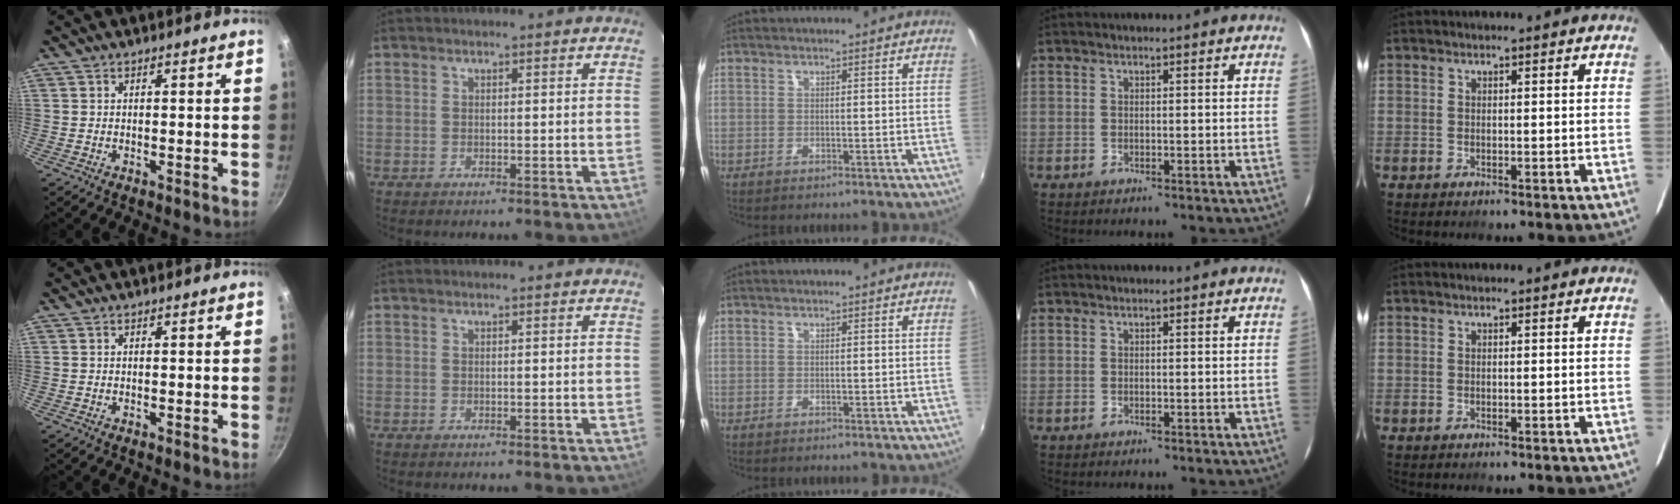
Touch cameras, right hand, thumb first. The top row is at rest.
{}